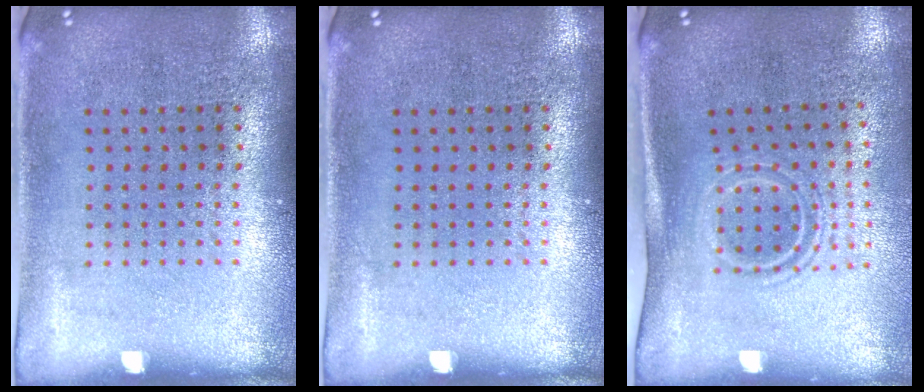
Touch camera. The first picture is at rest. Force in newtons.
{"total": 0.0}
{"total": 1.6, "press": 1.0, "slide": 1.2}